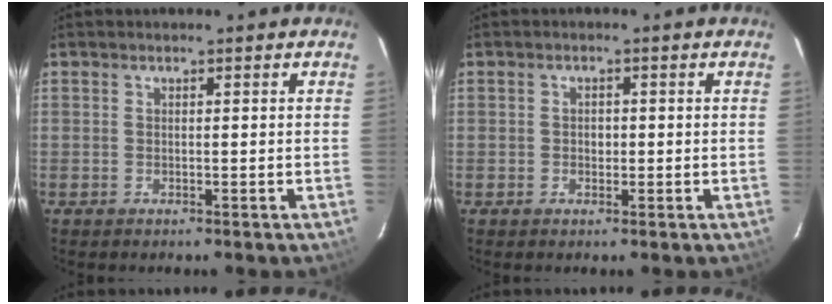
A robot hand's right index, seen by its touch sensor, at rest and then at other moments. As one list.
[{"total": 1.9, "force": [-0.2, 1.6, 1.0], "torque": [-0.013, 0.004, -0.003]}]